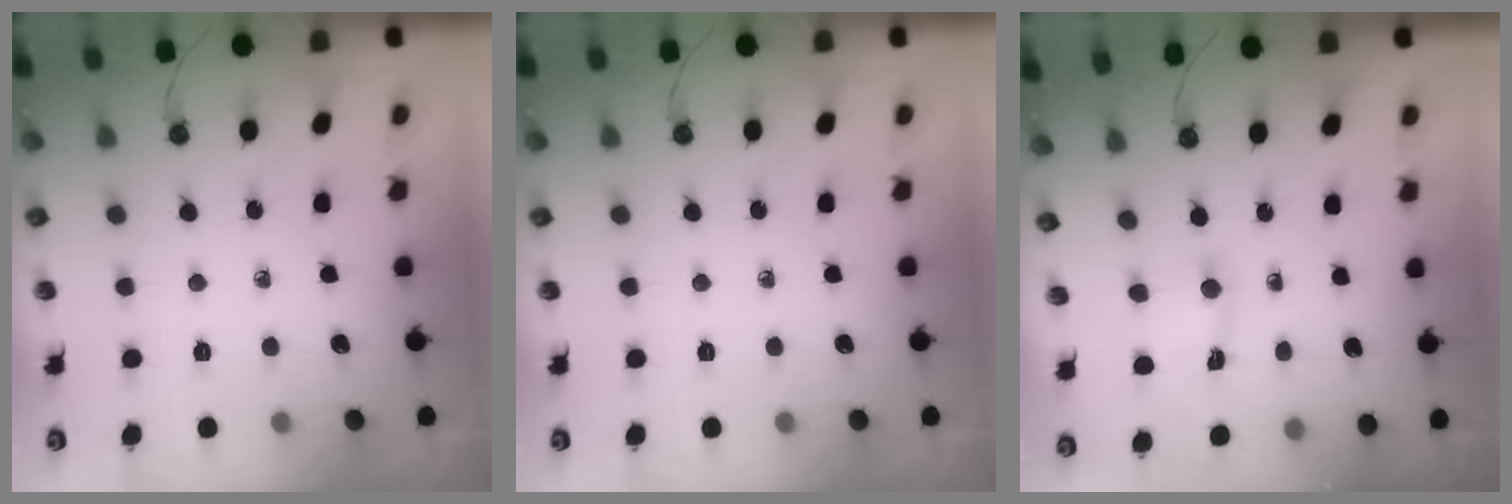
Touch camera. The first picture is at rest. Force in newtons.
{"total": 0.0}
{"total": 1.5, "press": 1.5, "slide": 0.2}